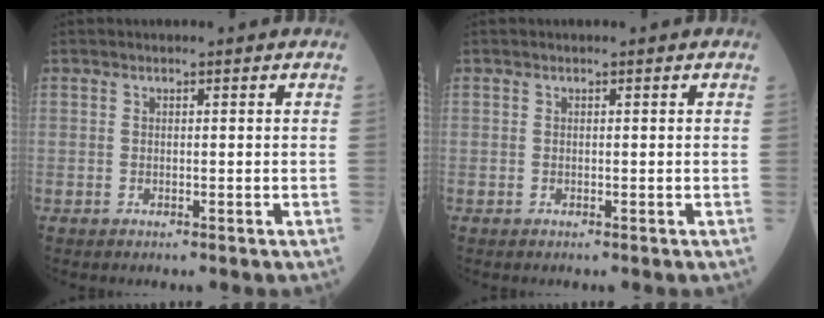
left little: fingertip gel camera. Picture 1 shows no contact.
{"total": 0.0}